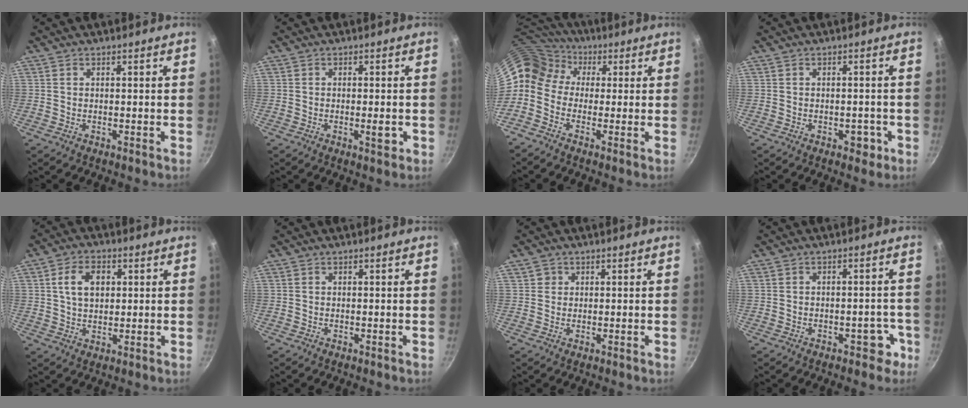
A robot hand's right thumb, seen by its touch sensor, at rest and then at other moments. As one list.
[{"total": 2.5, "force": [-0.7, 0.9, 2.3], "torque": [-0.027, 0.004, -0.010]}, {"total": 10.3, "force": [1.7, 8.9, 4.9], "torque": [-0.096, 0.035, 0.000]}, {"total": 3.0, "force": [-1.2, 2.0, 1.9], "torque": [-0.006, 0.010, -0.010]}, {"total": 7.3, "force": [1.8, 4.9, 5.0], "torque": [-0.072, 0.004, 0.032]}, {"total": 0.0}, {"total": 1.5, "force": [0.5, 1.4, 0.2], "torque": [0.006, 0.004, 0.005]}, {"total": 4.4, "force": [-2.2, 2.9, 2.4], "torque": [0.000, 0.032, -0.017]}]